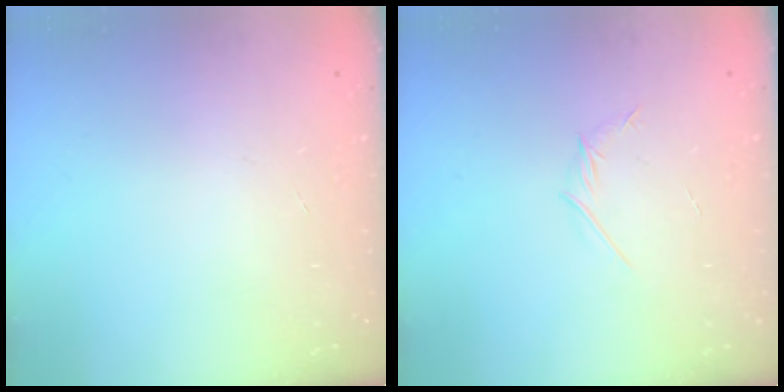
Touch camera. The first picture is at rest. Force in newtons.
{"total": 2.8, "press": 2.7, "slide": 0.8}